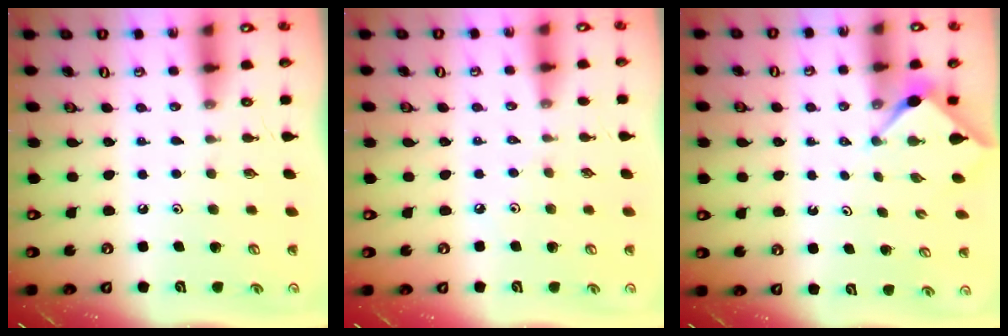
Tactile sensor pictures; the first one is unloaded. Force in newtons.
{"total": 2.3, "press": 2.3, "slide": 0.4}
{"total": 2.9, "press": 2.9, "slide": 0.4}